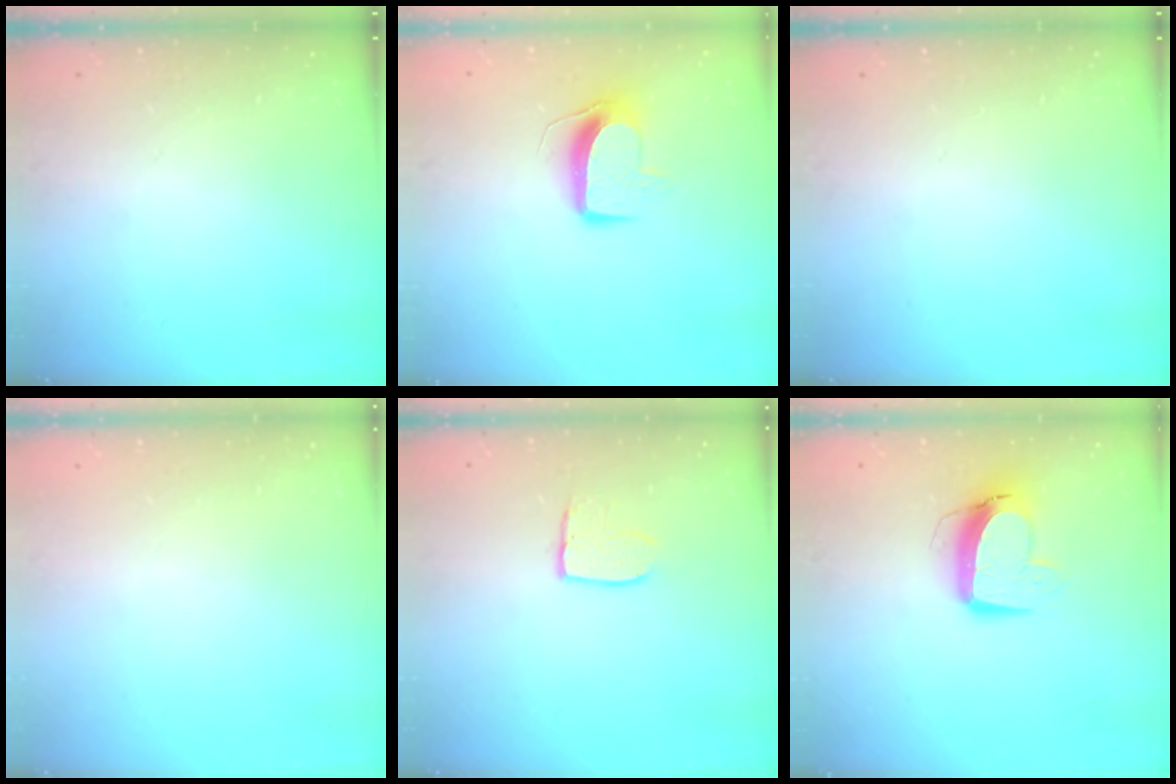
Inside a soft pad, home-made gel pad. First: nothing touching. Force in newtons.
{"total": 9.6, "press": 9.6, "slide": 0.2}
{"total": 0.0}
{"total": 0.0}
{"total": 8.4, "press": 8.4, "slide": 0.3}
{"total": 11.1, "press": 11.1, "slide": 0.9}